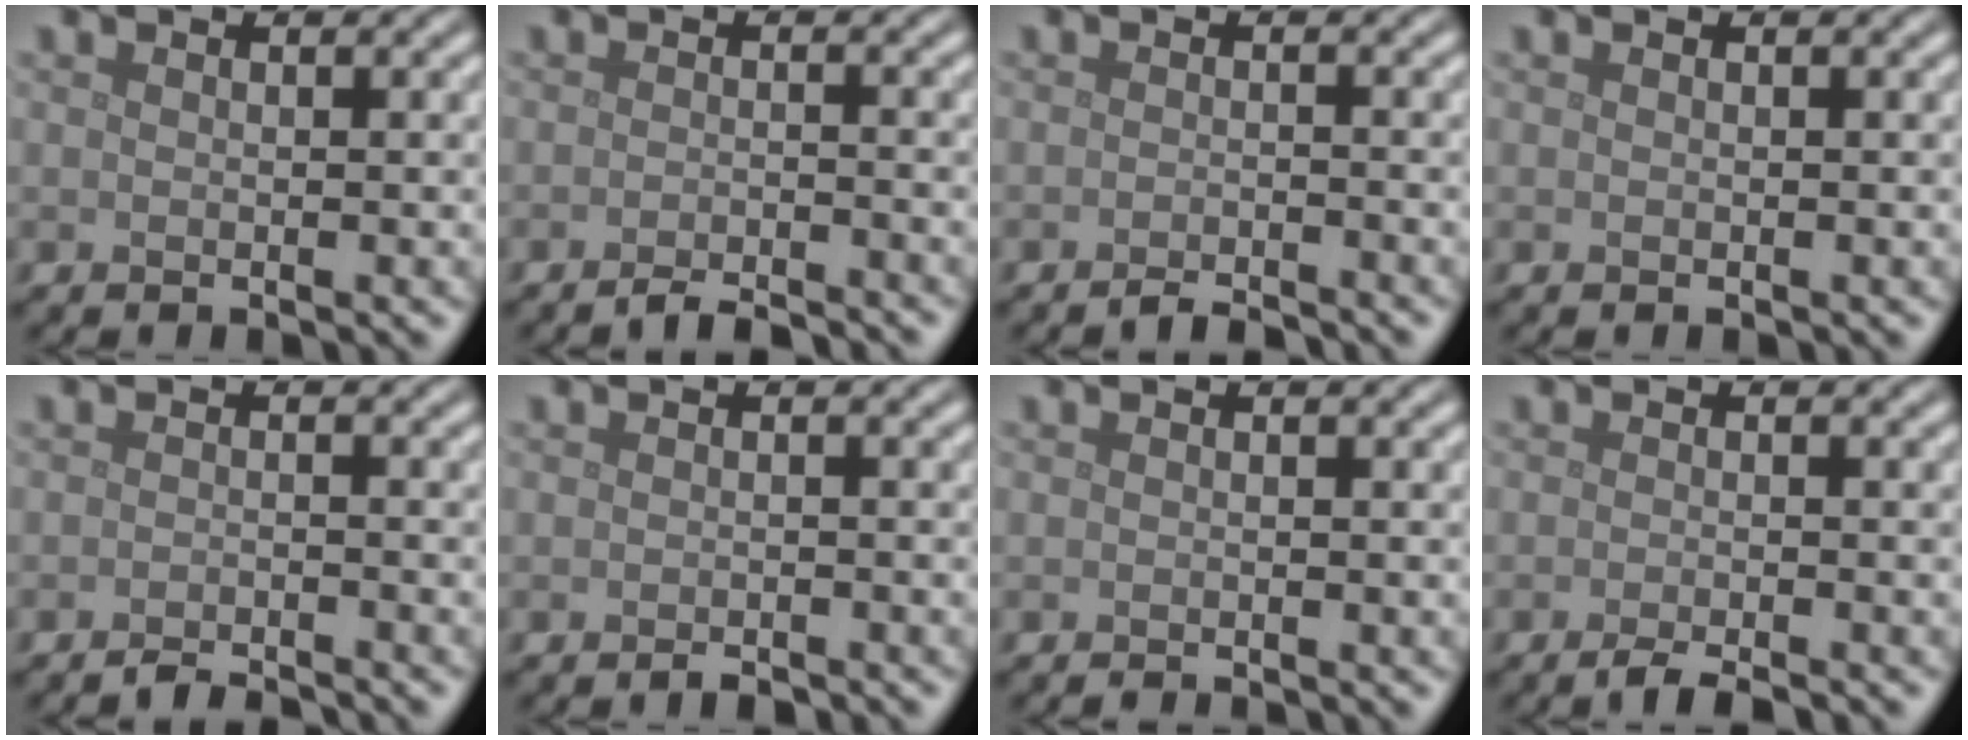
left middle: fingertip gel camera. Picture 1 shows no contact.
{"total": 2.5, "force": [-2.2, 0.3, 1.1], "torque": [-0.008, 0.000, -0.041]}
{"total": 1.8, "force": [-1.7, 0.2, 0.7], "torque": [-0.004, 0.000, -0.030]}
{"total": 0.0}
{"total": 2.0, "force": [-1.9, 0.2, 0.7], "torque": [-0.003, -0.001, -0.034]}
{"total": 1.0, "force": [-0.8, 0.2, 0.4], "torque": [-0.006, -0.003, -0.014]}
{"total": 0.7, "force": [-0.7, 0.0, 0.2], "torque": [0.001, -0.002, -0.013]}
{"total": 2.2, "force": [-1.6, 0.3, 1.4], "torque": [-0.015, -0.003, -0.034]}